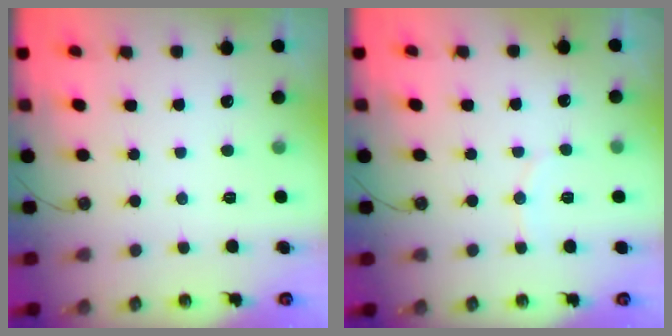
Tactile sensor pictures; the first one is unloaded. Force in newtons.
{"total": 5.5, "press": 5.4, "slide": 1.0}